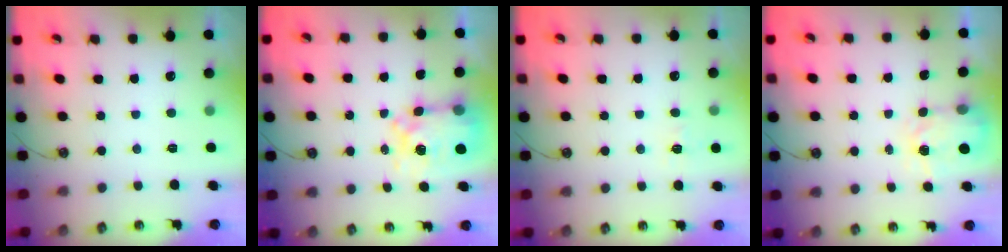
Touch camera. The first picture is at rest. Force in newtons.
{"total": 8.6, "press": 8.6, "slide": 0.7}
{"total": 6.3, "press": 6.3, "slide": 0.6}
{"total": 4.0, "press": 3.9, "slide": 0.7}